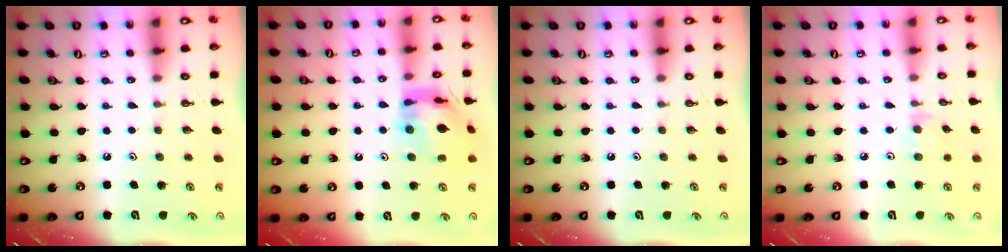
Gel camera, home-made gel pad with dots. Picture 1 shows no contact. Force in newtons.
{"total": 12.3, "press": 12.2, "slide": 1.1}
{"total": 0.0}
{"total": 3.3, "press": 3.3, "slide": 0.4}